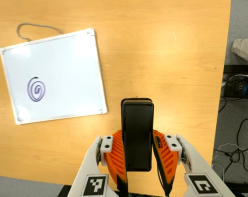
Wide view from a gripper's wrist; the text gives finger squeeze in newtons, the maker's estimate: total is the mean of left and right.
{"total": 5.0, "left": 3.4, "right": 6.5}